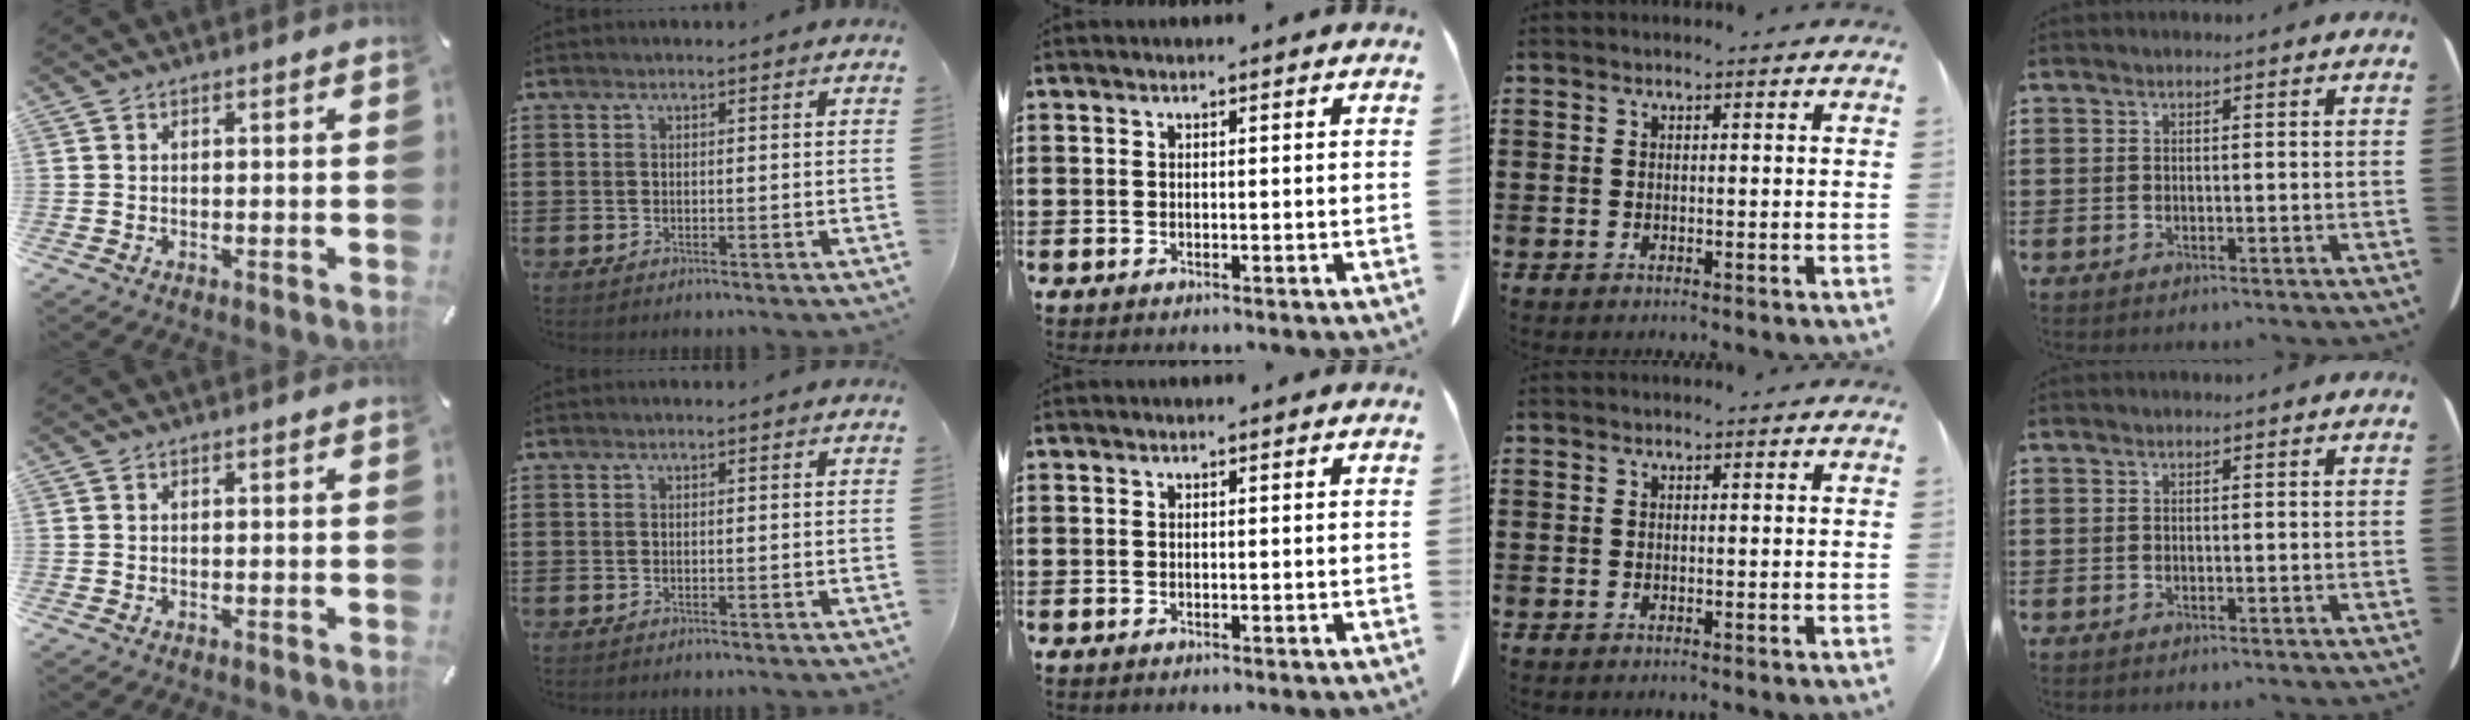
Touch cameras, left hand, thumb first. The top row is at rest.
{}